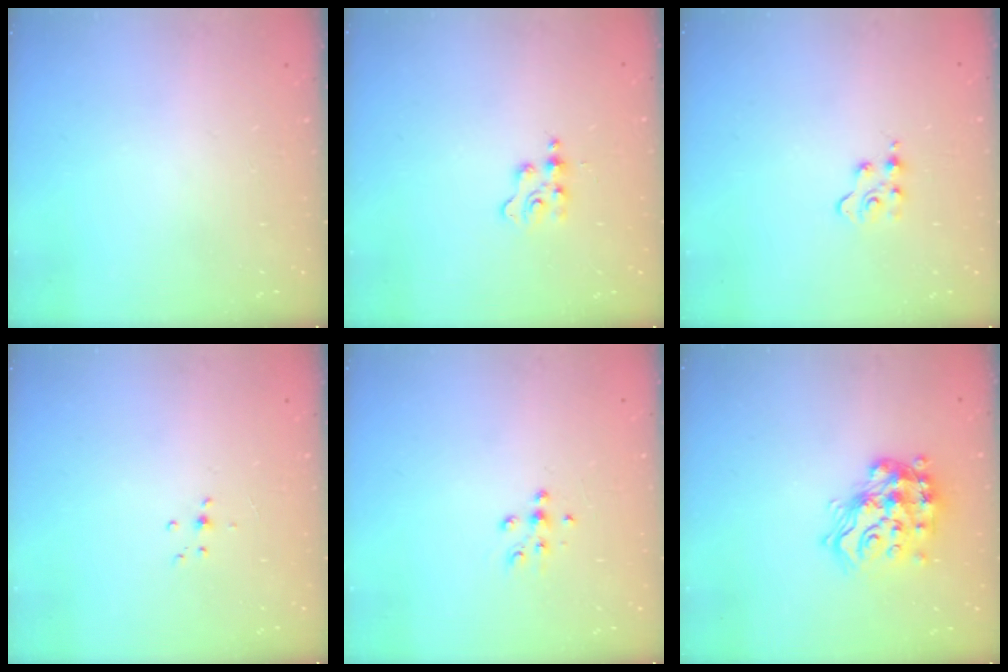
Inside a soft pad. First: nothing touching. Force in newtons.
{"total": 2.1, "press": 2.1, "slide": 0.4}
{"total": 3.0, "press": 3.0, "slide": 0.3}
{"total": 4.8, "press": 4.7, "slide": 0.7}
{"total": 6.1, "press": 6.0, "slide": 1.3}
{"total": 20.8, "press": 20.8, "slide": 1.4}